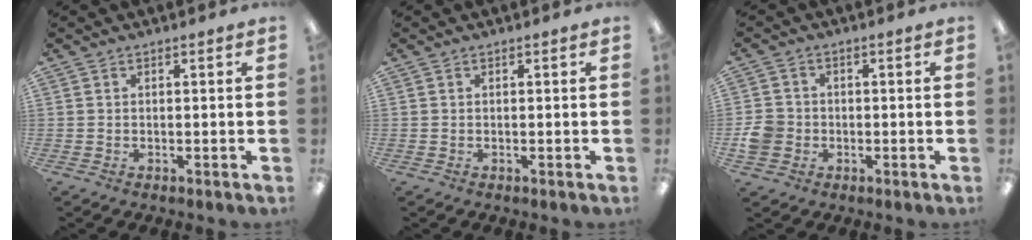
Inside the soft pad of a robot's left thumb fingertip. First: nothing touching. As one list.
[{"total": 0.0}, {"total": 5.5, "force": [-1.1, 4.9, 2.1], "torque": [-0.036, 0.013, -0.019]}]